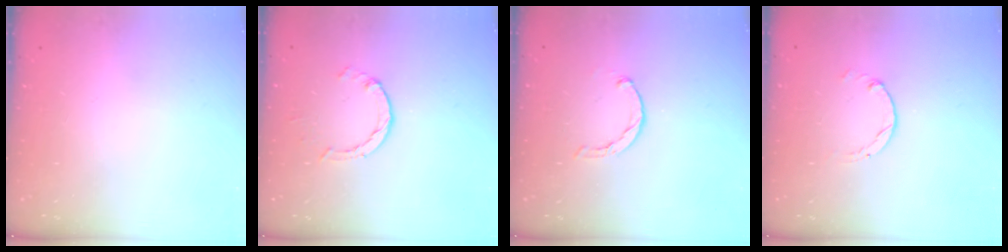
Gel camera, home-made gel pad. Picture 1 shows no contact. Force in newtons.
{"total": 1.4, "press": 1.4, "slide": 0.2}
{"total": 1.1, "press": 1.1, "slide": 0.2}
{"total": 0.0}